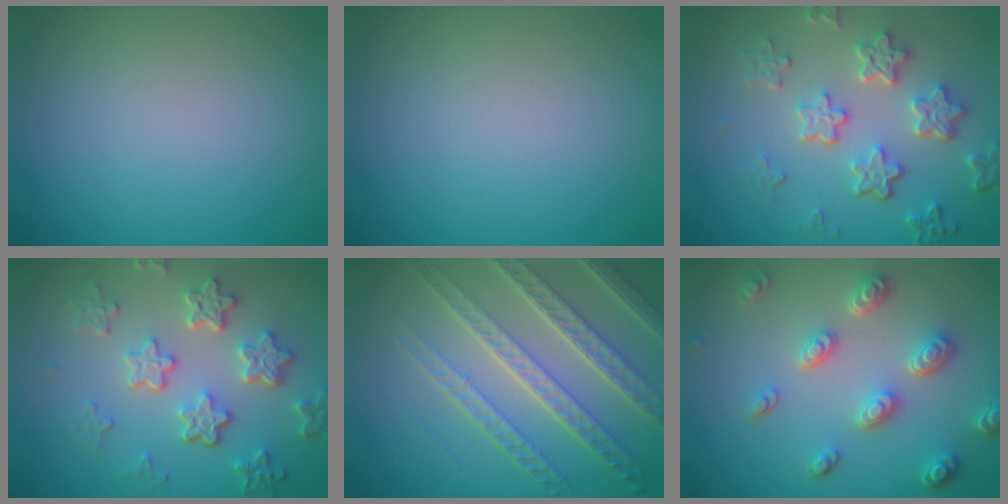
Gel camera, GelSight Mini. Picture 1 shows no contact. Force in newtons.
{"total": 0.0}
{"total": 5.4, "press": 4.2, "slide": 3.4}
{"total": 5.7, "press": 4.3, "slide": 3.7}
{"total": 7.7, "press": 5.4, "slide": 5.5}
{"total": 4.7, "press": 3.6, "slide": 3.1}